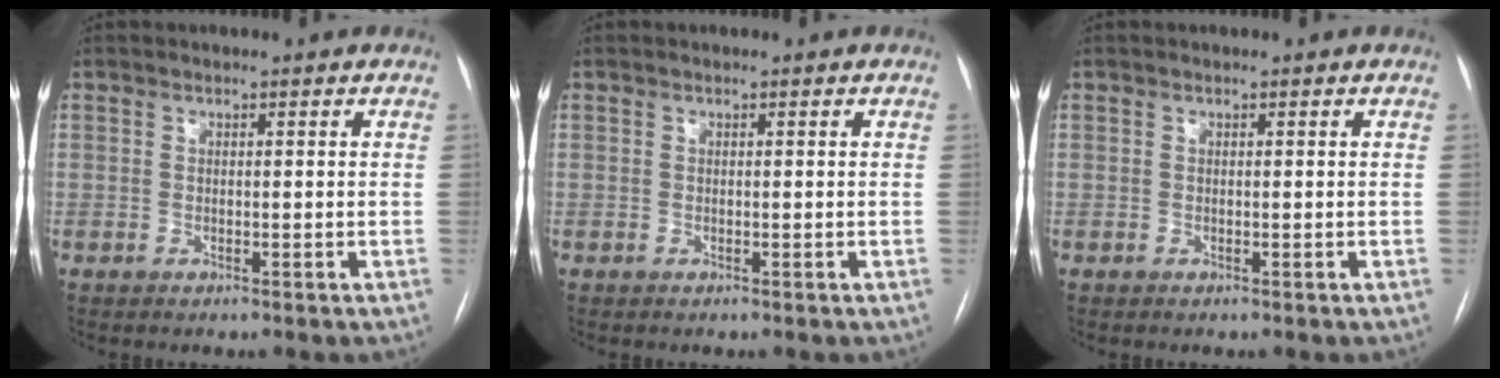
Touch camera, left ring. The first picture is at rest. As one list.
[{"total": 0.0}, {"total": 0.0}]